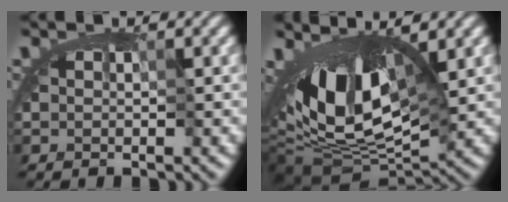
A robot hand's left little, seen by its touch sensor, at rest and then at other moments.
{"total": 12.6, "force": [0.9, 5.3, 11.4], "torque": [-0.183, 0.002, 0.018]}